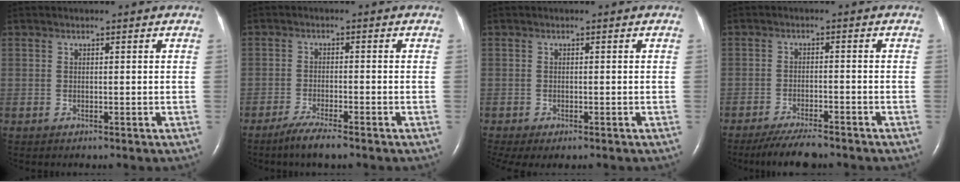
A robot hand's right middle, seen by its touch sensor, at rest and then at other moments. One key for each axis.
{"total": 4.1, "fx": -3.1, "fy": 0.3, "fz": 2.6, "tx": -0.057, "ty": -0.008, "tz": -0.057}
{"total": 4.1, "fx": -2.9, "fy": 1.4, "fz": 2.4, "tx": -0.036, "ty": -0.013, "tz": -0.043}
{"total": 6.7, "fx": -5.8, "fy": 1.0, "fz": 3.1, "tx": -0.054, "ty": -0.017, "tz": -0.098}